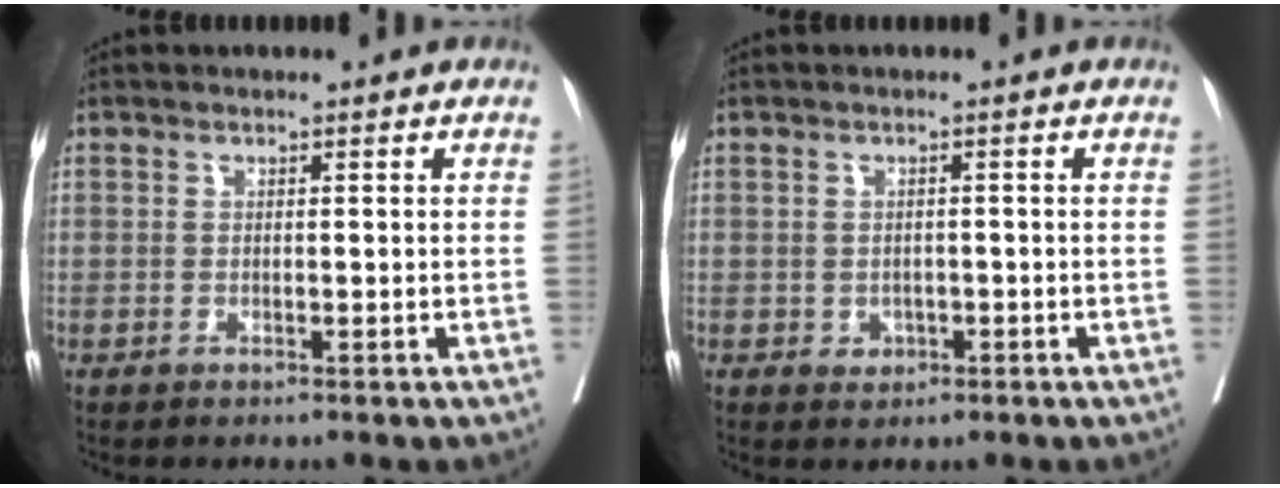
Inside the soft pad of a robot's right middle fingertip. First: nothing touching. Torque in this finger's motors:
{"motor_torque": [0.16, -0.10, 0.03, 0.00]}